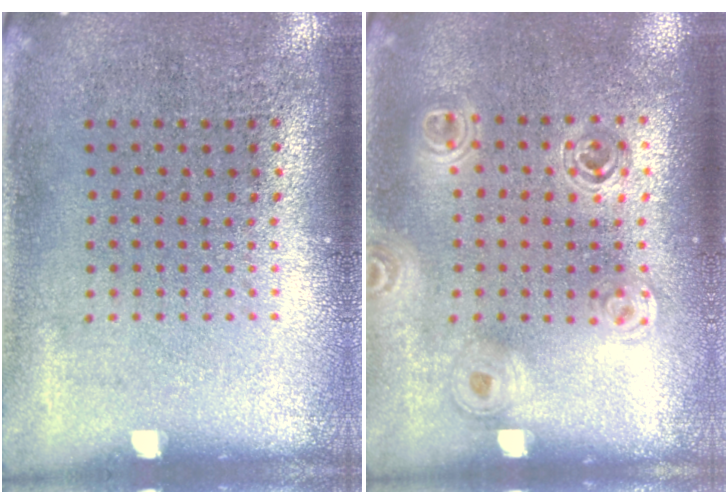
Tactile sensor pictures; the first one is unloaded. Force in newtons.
{"total": 1.4, "press": 1.3, "slide": 0.6}